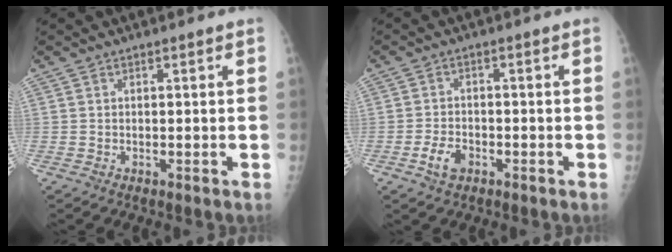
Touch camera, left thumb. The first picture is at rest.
{"total": 4.2, "force": [-2.1, 2.6, 2.5], "torque": [-0.043, 0.013, -0.037]}